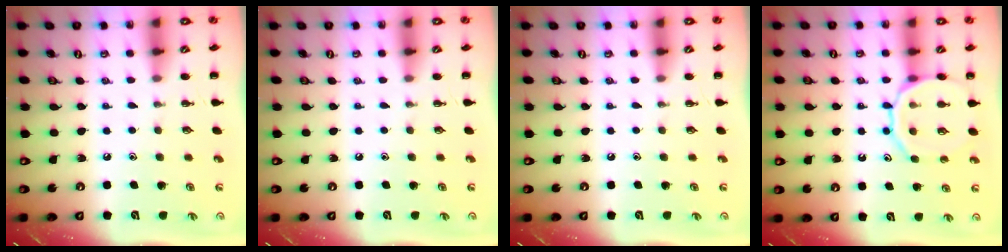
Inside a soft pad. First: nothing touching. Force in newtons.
{"total": 0.0}
{"total": 0.0}
{"total": 12.8, "press": 12.7, "slide": 1.6}